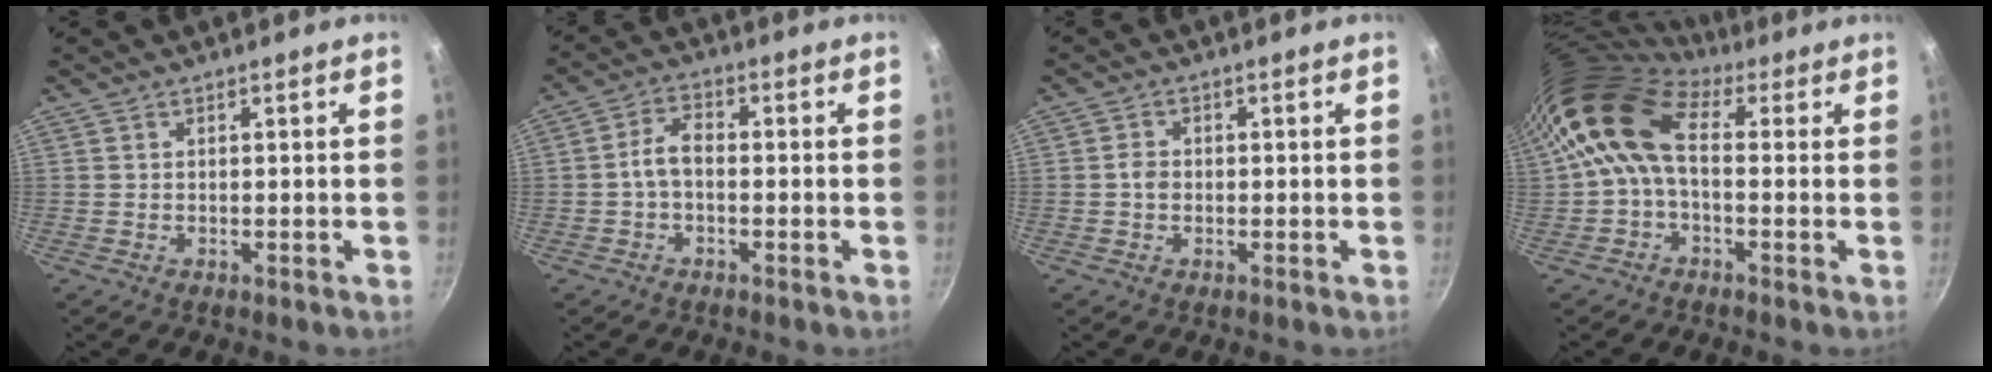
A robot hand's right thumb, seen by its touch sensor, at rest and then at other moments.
{"total": 4.6, "force": [-0.9, 2.7, 3.6], "torque": [-0.067, 0.026, -0.024]}
{"total": 2.2, "force": [-0.2, 1.8, 1.3], "torque": [-0.017, 0.007, -0.006]}
{"total": 11.7, "force": [1.8, 7.2, 9.0], "torque": [-0.164, 0.022, 0.012]}